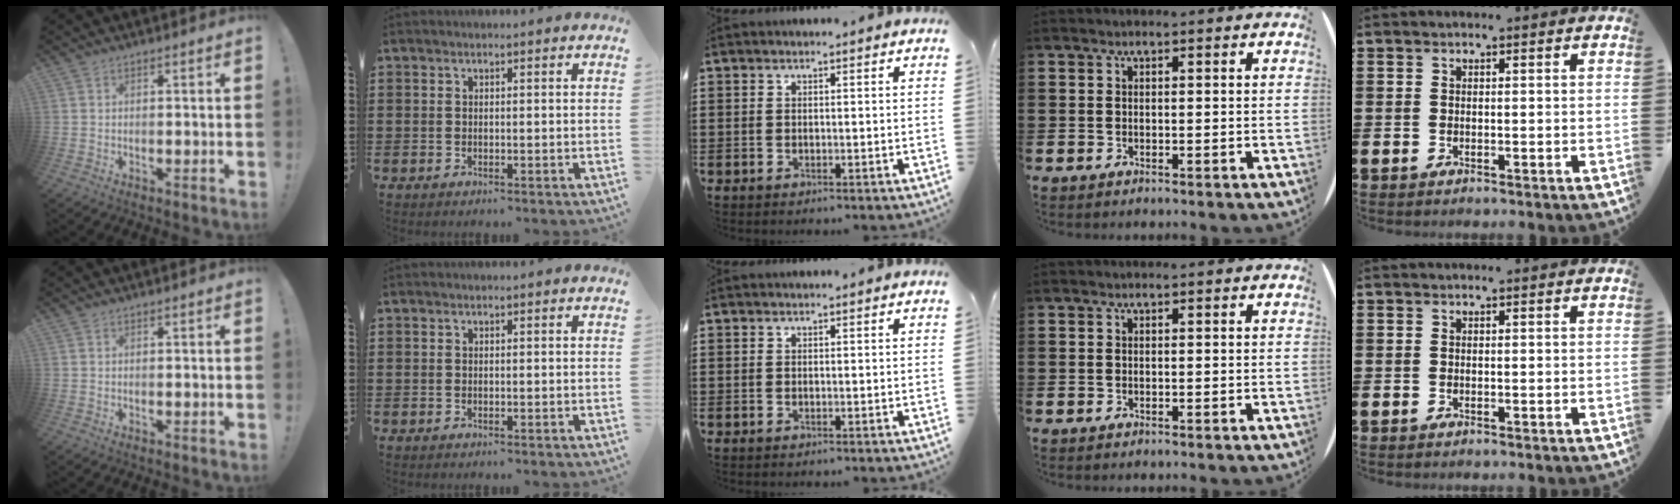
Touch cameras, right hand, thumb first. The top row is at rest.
{}